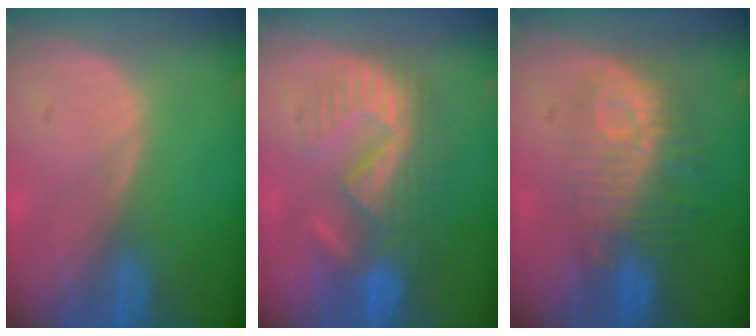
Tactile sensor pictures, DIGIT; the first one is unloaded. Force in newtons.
{"total": 8.9, "press": 8.4, "slide": 3.0}
{"total": 9.8, "press": 8.8, "slide": 4.2}